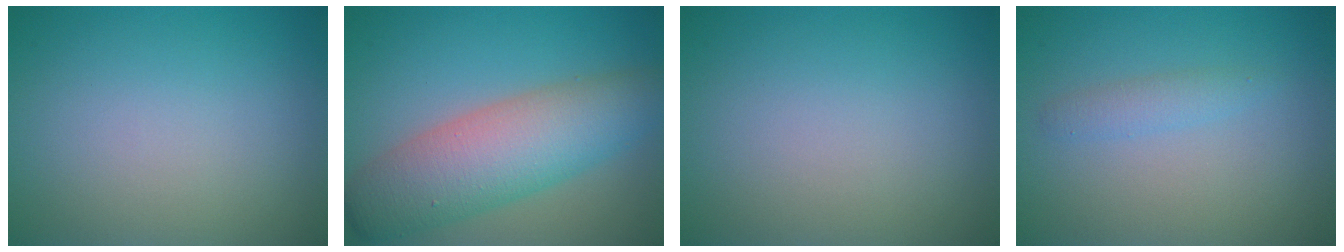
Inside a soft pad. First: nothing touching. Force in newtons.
{"total": 8.1, "press": 8.1, "slide": 0.3}
{"total": 0.0}
{"total": 1.4, "press": 1.4, "slide": 0.0}